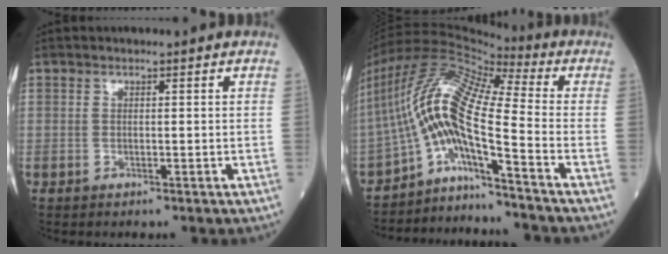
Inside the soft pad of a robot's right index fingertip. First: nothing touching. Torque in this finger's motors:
{"motor_torque": [1.41, -0.73, 1.05, 0.21]}